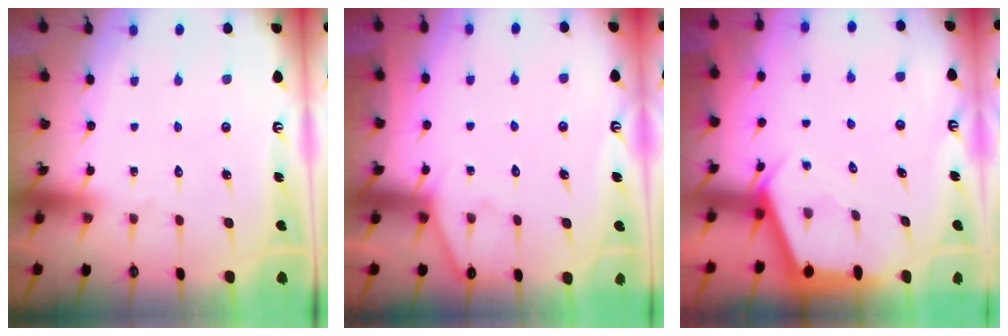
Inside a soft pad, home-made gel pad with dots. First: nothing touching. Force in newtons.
{"total": 4.6, "press": 4.6, "slide": 0.5}
{"total": 2.8, "press": 2.8, "slide": 0.4}